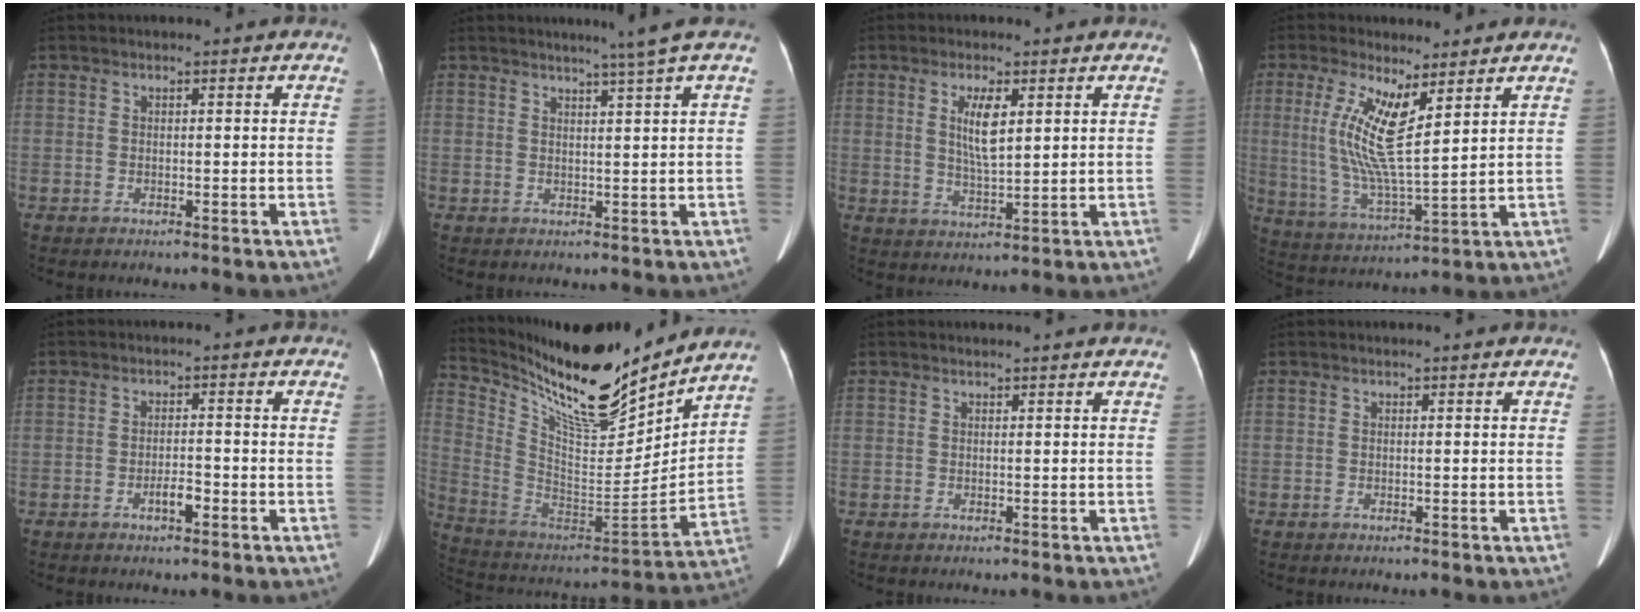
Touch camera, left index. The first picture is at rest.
{"total": 3.4, "force": [2.4, -1.4, 2.1], "torque": [-0.030, -0.008, 0.040]}
{"total": 5.3, "force": [1.8, 1.2, 4.8], "torque": [-0.093, -0.001, 0.037]}
{"total": 10.8, "force": [4.1, 1.7, 9.9], "torque": [-0.211, -0.012, 0.083]}
{"total": 2.6, "force": [-1.4, 0.8, 2.0], "torque": [-0.032, 0.003, -0.026]}
{"total": 22.1, "force": [19.1, 2.8, 10.8], "torque": [-0.209, -0.034, 0.326]}
{"total": 0.7, "force": [0.6, 0.1, 0.1], "torque": [-0.007, 0.012, 0.011]}
{"total": 0.0}